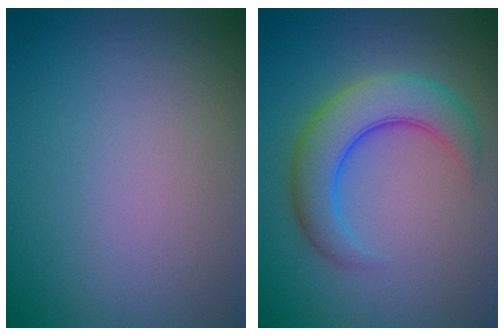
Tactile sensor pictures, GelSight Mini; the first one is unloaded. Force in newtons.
{"total": 6.0, "press": 6.0, "slide": 0.1}